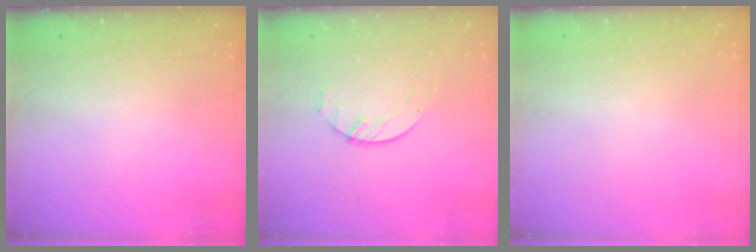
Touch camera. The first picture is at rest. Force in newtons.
{"total": 2.1, "press": 2.1, "slide": 0.3}
{"total": 0.0}